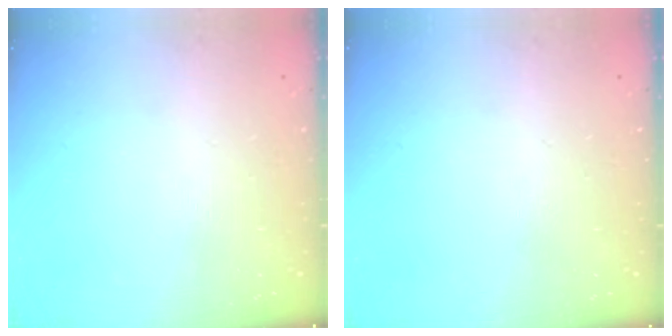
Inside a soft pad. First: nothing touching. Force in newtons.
{"total": 0.0}